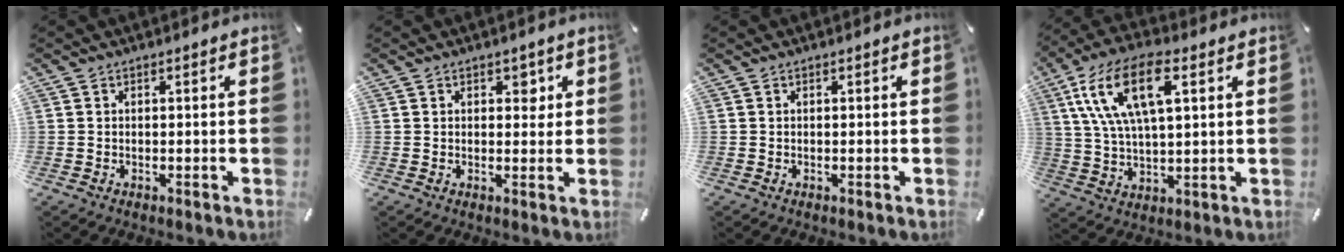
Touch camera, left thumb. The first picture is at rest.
{"total": 2.7, "force": [1.1, 1.9, 1.5], "torque": [-0.002, -0.008, 0.010]}
{"total": 0.0}
{"total": 15.1, "force": [6.1, 6.4, 12.2], "torque": [-0.268, 0.005, 0.105]}